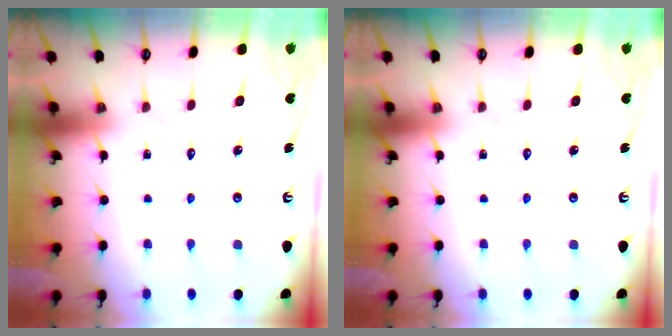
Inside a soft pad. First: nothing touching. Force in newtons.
{"total": 0.0}